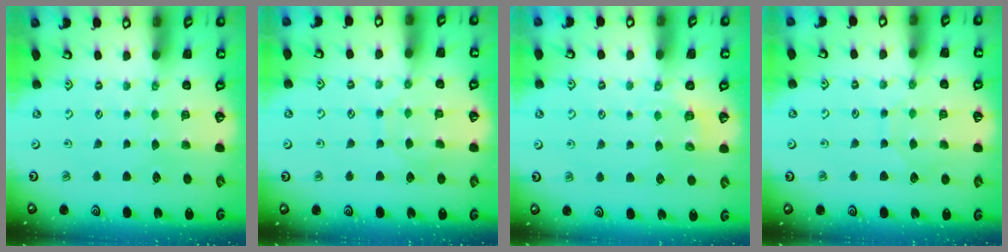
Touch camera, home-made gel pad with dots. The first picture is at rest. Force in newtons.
{"total": 4.8, "press": 4.8, "slide": 0.2}
{"total": 2.1, "press": 1.0, "slide": 1.9}
{"total": 6.3, "press": 6.3, "slide": 0.4}